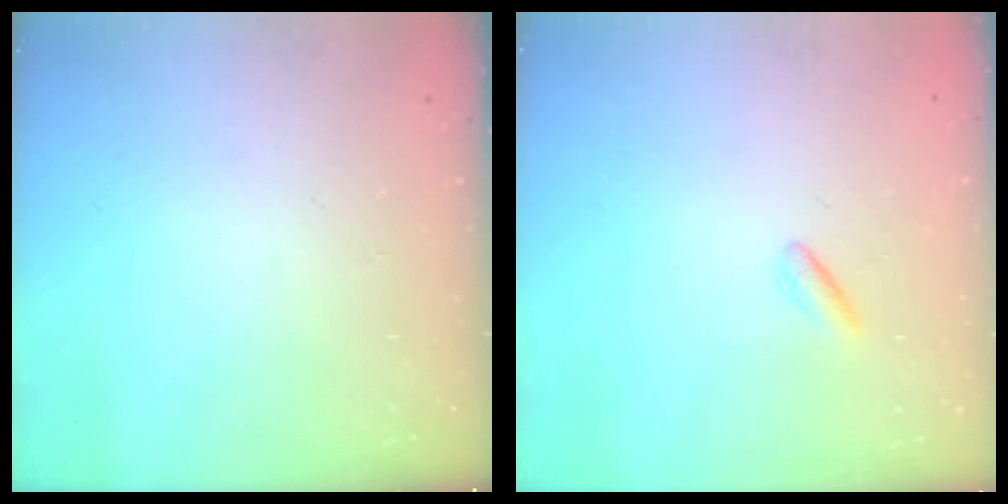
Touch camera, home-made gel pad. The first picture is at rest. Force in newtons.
{"total": 0.7, "press": 0.4, "slide": 0.5}